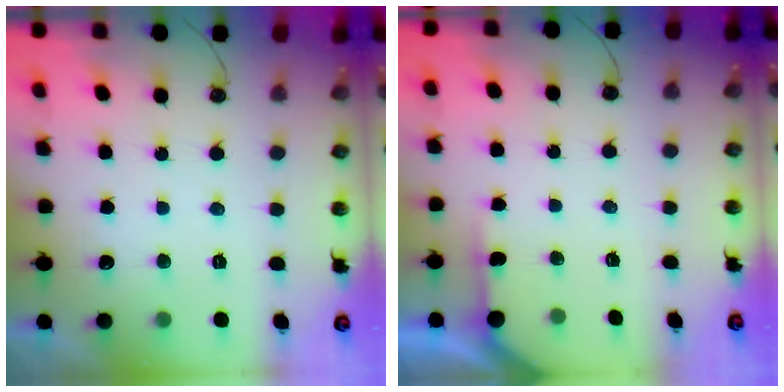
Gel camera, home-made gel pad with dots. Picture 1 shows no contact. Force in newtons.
{"total": 3.9, "press": 3.9, "slide": 0.4}